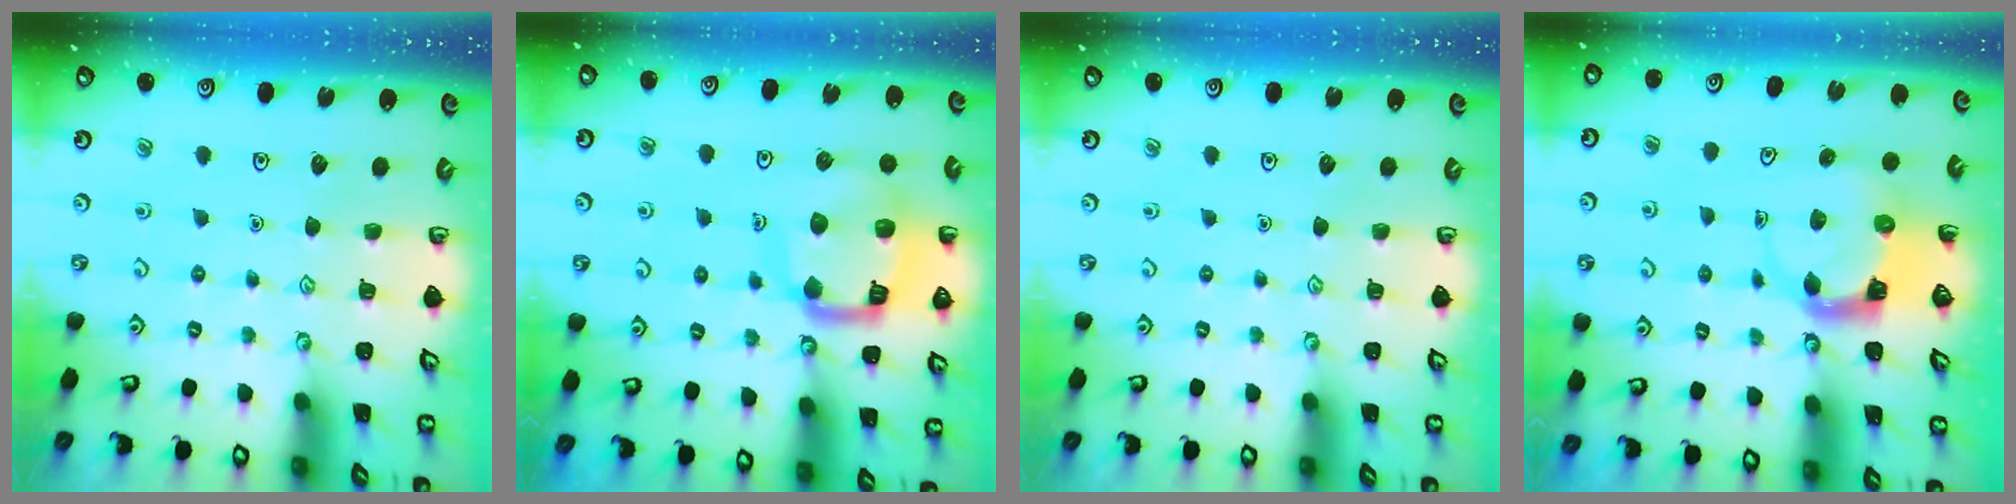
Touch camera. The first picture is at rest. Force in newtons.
{"total": 15.5, "press": 15.4, "slide": 1.7}
{"total": 0.0}
{"total": 3.7, "press": 3.7, "slide": 0.6}